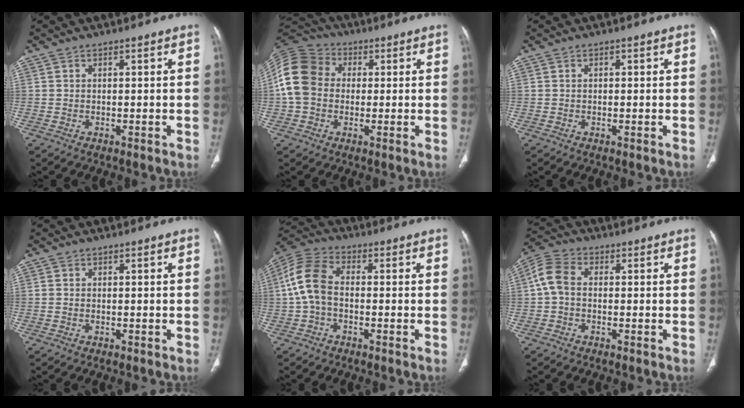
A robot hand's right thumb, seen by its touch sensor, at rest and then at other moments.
{"total": 12.4, "force": [0.4, 10.2, 7.1], "torque": [-0.139, 0.030, -0.004]}
{"total": 0.0}
{"total": 0.0}
{"total": 9.2, "force": [-0.6, 5.8, 7.1], "torque": [-0.147, 0.028, -0.022]}
{"total": 5.9, "force": [-0.1, 4.1, 4.3], "torque": [-0.085, 0.017, -0.012]}